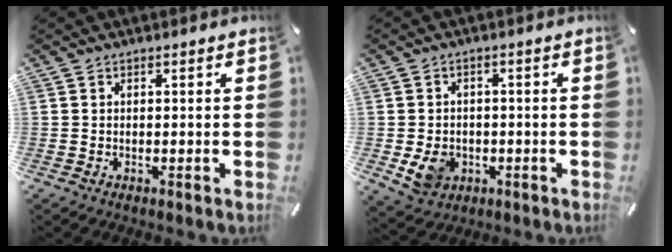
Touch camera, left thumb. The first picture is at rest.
{"total": 6.8, "force": [-1.5, 5.8, 3.1], "torque": [-0.064, 0.004, -0.028]}